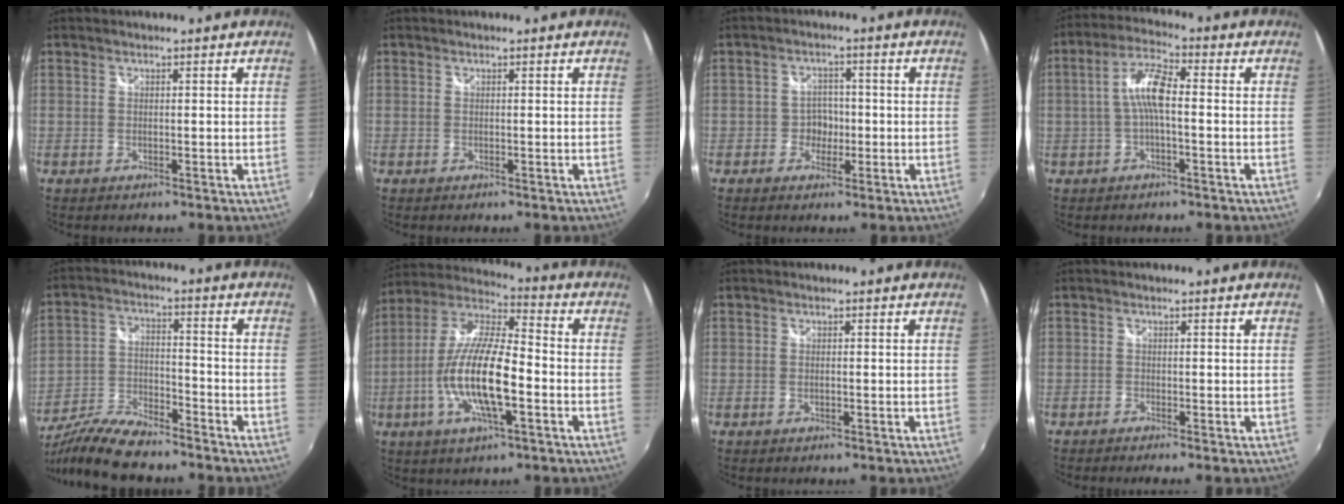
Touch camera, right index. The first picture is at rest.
{"total": 0.0}
{"total": 3.4, "force": [-1.4, 3.0, 0.8], "torque": [-0.012, 0.011, -0.024]}
{"total": 6.6, "force": [-0.6, 1.6, 6.4], "torque": [-0.134, 0.015, -0.012]}
{"total": 13.5, "force": [-11.5, 2.8, 6.6], "torque": [-0.143, -0.018, -0.213]}
{"total": 16.2, "force": [-4.4, 4.5, 14.9], "torque": [-0.296, -0.007, -0.087]}
{"total": 0.5, "force": [-0.1, 0.3, 0.4], "torque": [-0.010, -0.001, -0.003]}
{"total": 1.0, "force": [-0.8, -0.2, 0.5], "torque": [-0.006, -0.003, -0.014]}